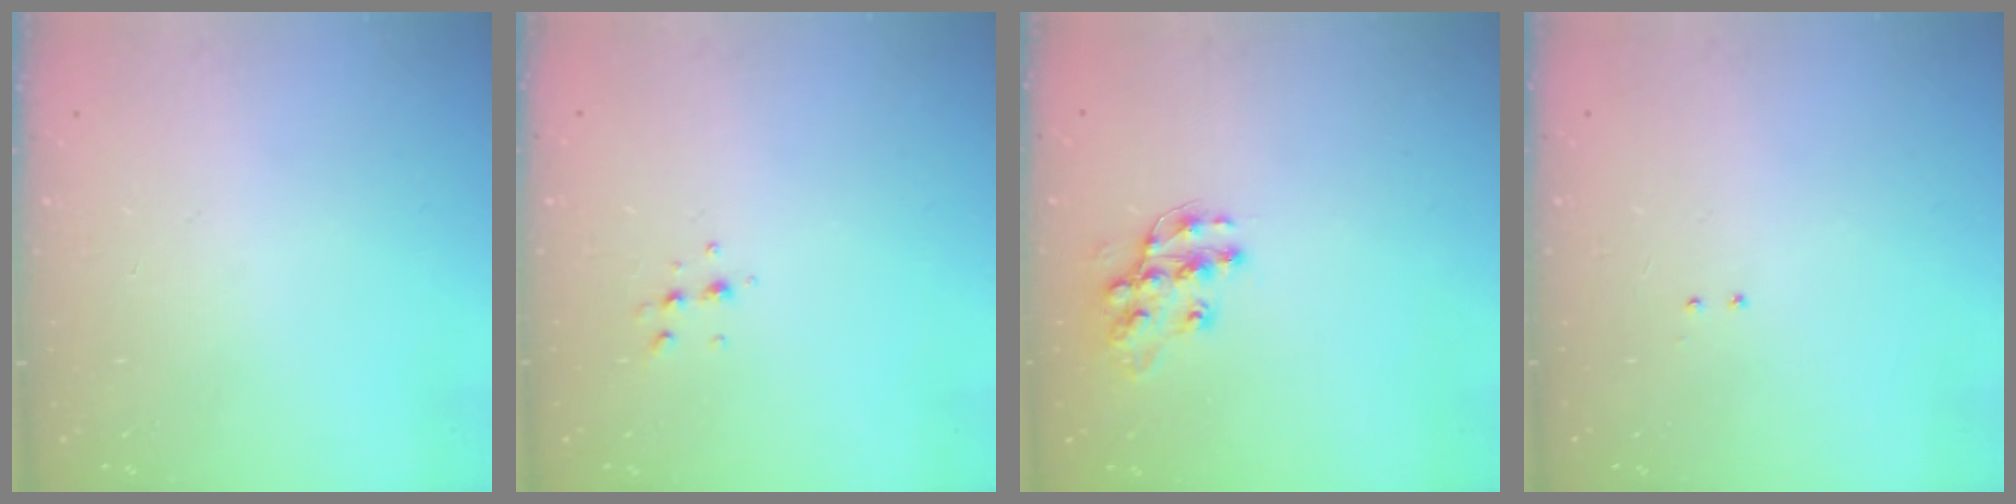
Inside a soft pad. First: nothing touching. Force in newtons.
{"total": 3.9, "press": 3.8, "slide": 1.2}
{"total": 12.2, "press": 12.2, "slide": 0.9}
{"total": 2.0, "press": 2.0, "slide": 0.4}